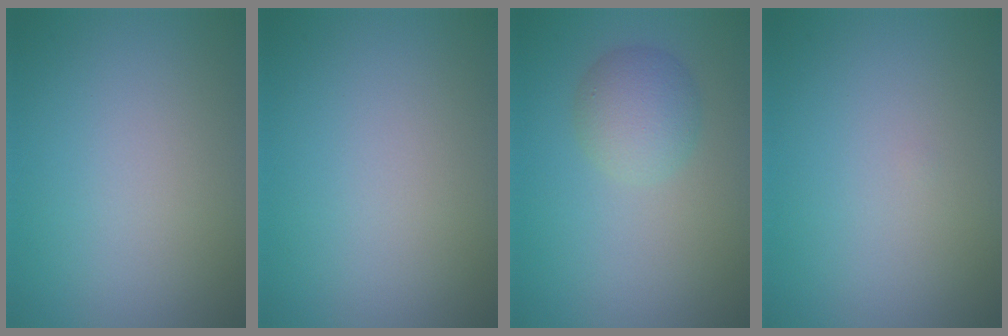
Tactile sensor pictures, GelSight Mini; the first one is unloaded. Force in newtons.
{"total": 0.0}
{"total": 3.3, "press": 3.3, "slide": 0.2}
{"total": 0.0}